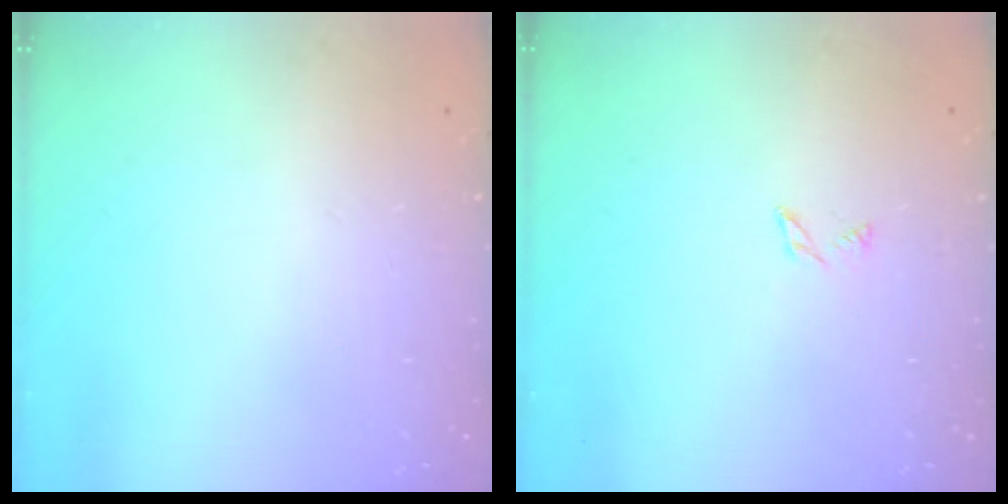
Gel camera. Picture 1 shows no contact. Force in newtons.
{"total": 1.8, "press": 1.7, "slide": 0.3}